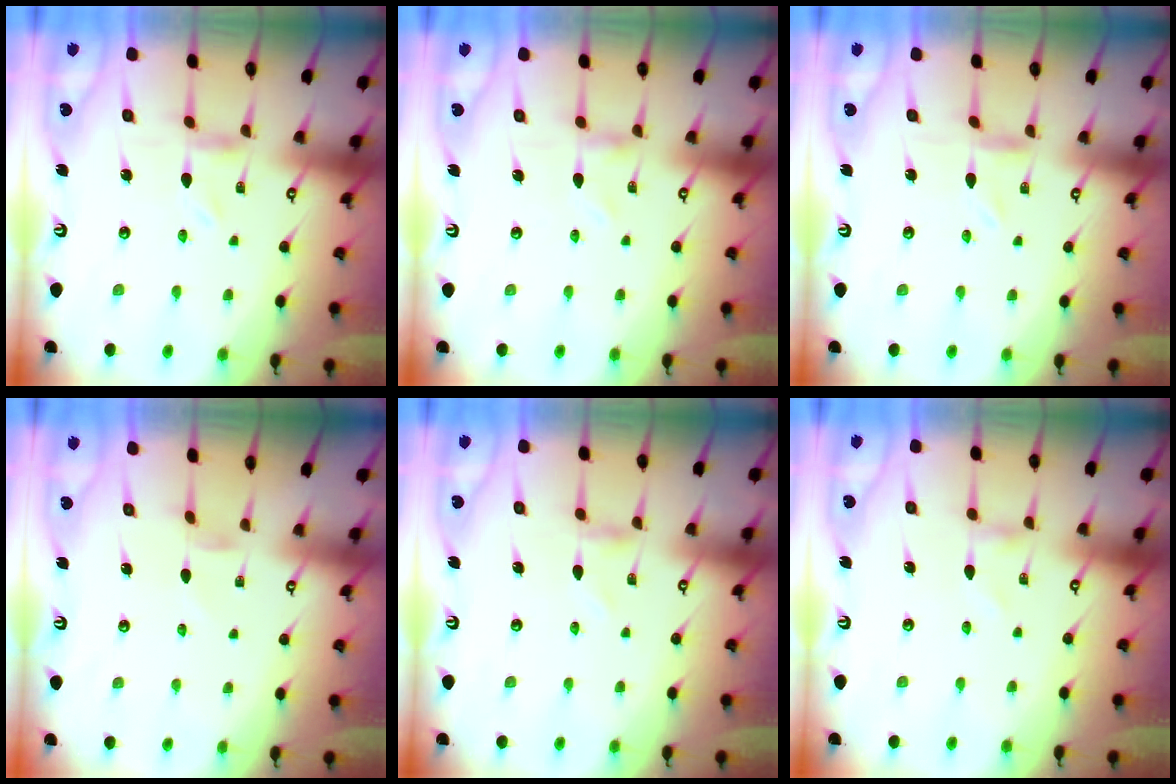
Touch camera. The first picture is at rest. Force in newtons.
{"total": 0.0}
{"total": 0.0}
{"total": 1.8, "press": 1.7, "slide": 0.3}
{"total": 0.0}
{"total": 0.0}